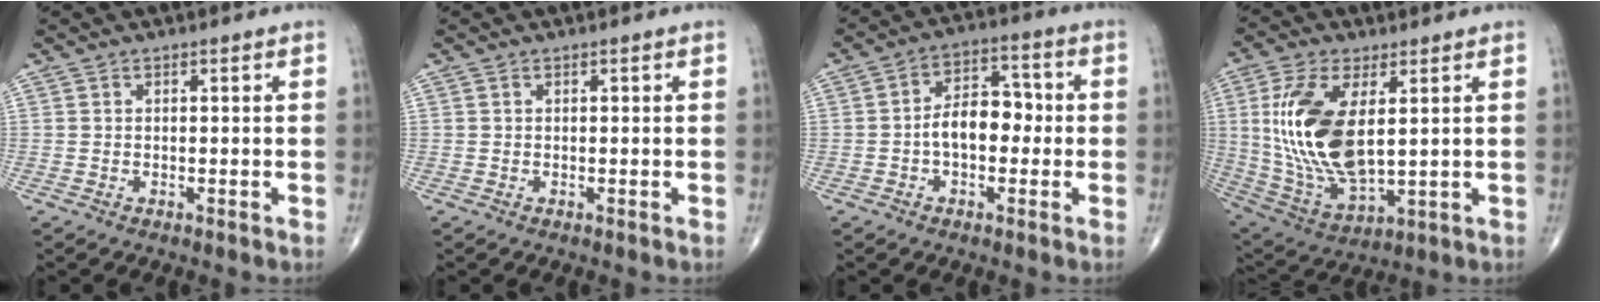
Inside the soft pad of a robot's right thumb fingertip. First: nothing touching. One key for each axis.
{"total": 0.0}
{"total": 8.8, "fx": -1.0, "fy": 5.5, "fz": 6.8, "tx": -0.088, "ty": 0.033, "tz": -0.025}
{"total": 18.4, "fx": 3.0, "fy": 8.8, "fz": 15.9, "tx": -0.328, "ty": -0.020, "tz": 0.071}